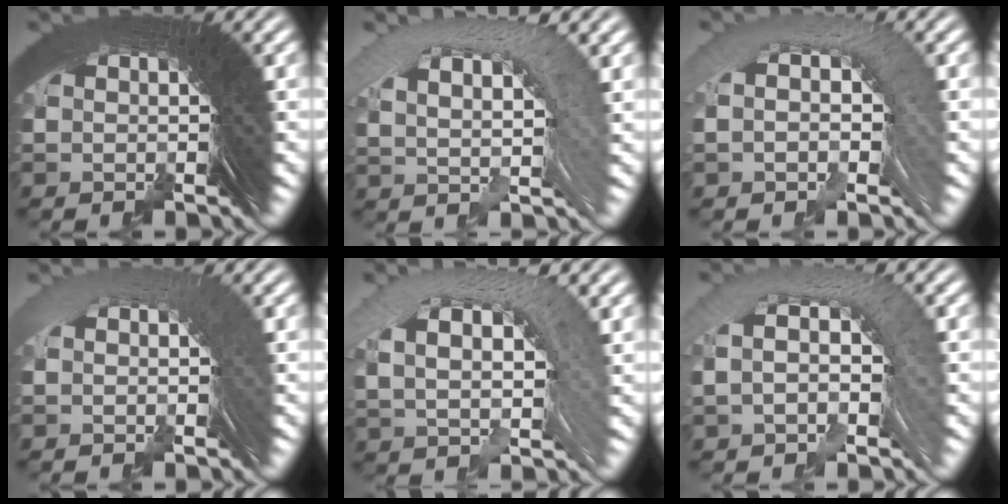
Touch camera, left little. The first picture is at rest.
{"total": 6.7, "force": [2.6, 2.9, 5.5], "torque": [-0.069, 0.033, 0.037]}
{"total": 3.4, "force": [0.4, 1.6, 3.0], "torque": [-0.040, 0.032, -0.004]}
{"total": 1.3, "force": [0.2, 0.3, 1.2], "torque": [-0.005, 0.022, -0.004]}
{"total": 6.9, "force": [2.1, 3.4, 5.6], "torque": [-0.075, 0.035, 0.029]}
{"total": 4.4, "force": [0.5, 2.2, 3.8], "torque": [-0.058, 0.034, -0.002]}